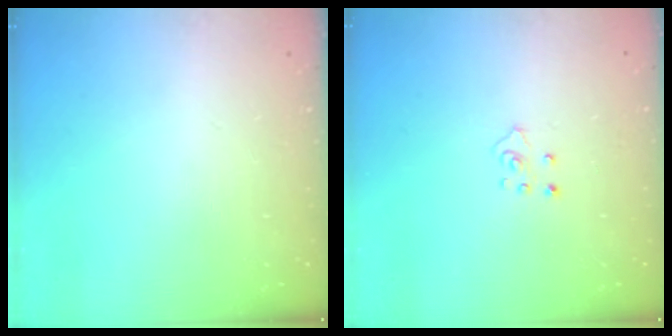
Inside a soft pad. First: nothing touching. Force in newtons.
{"total": 2.7, "press": 2.7, "slide": 0.2}